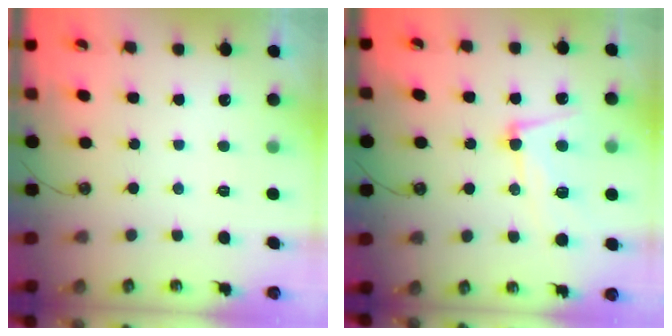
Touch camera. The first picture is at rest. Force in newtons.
{"total": 8.4, "press": 8.3, "slide": 1.8}